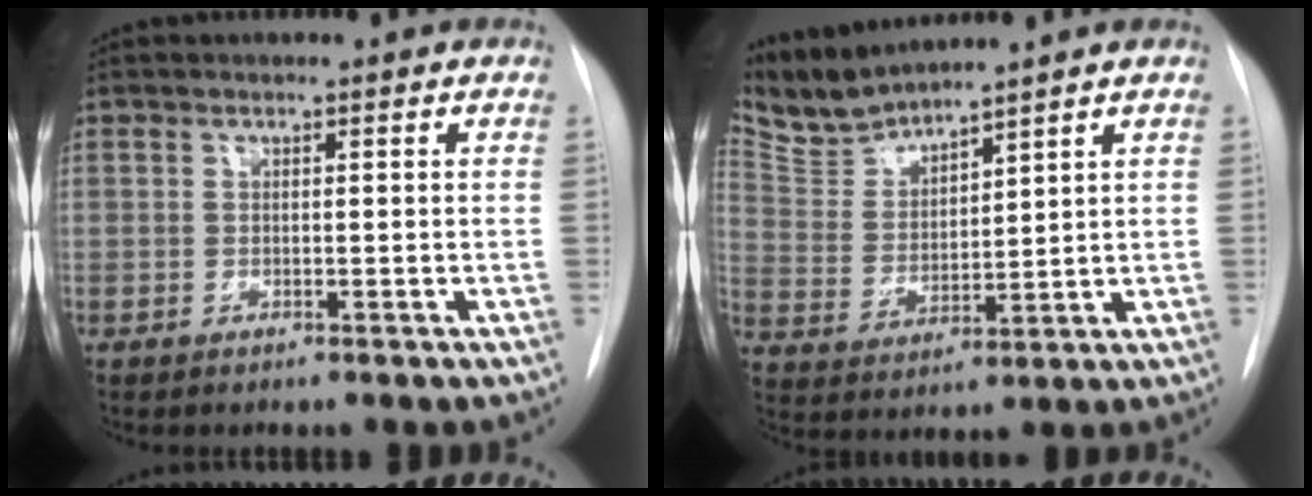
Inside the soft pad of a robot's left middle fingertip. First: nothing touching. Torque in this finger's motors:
{"motor_torque": [0.28, -0.36, -0.05, 0.01]}